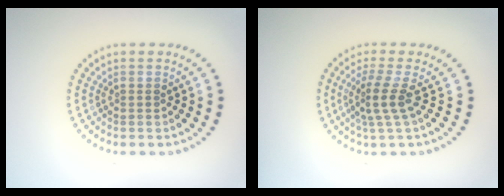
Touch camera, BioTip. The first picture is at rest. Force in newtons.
{"total": 2.9, "press": 2.1, "slide": 2.0}